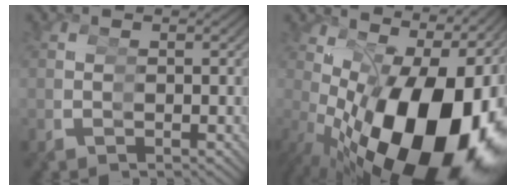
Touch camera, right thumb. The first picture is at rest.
{"total": 16.3, "force": [-2.0, 9.4, 13.2], "torque": [-0.257, -0.029, -0.003]}